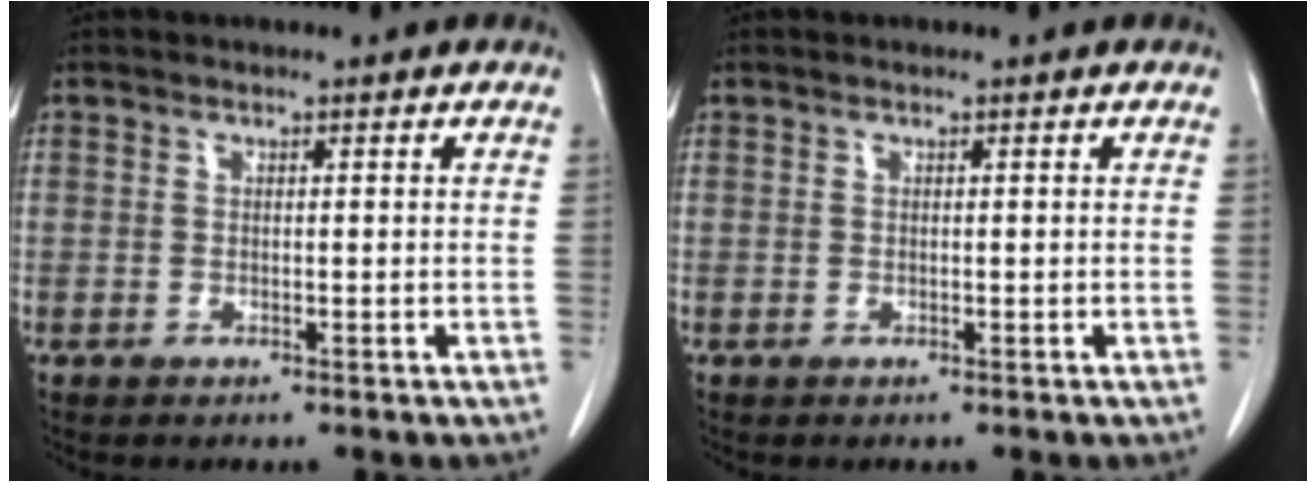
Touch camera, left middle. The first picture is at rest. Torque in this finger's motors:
{"motor_torque": [0.19, -0.24, 0.02, -0.01]}